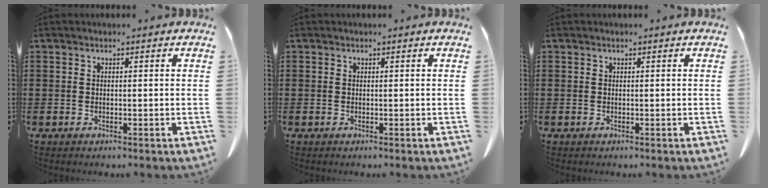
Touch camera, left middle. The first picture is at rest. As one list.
[{"total": 0.0}, {"total": 0.0}]